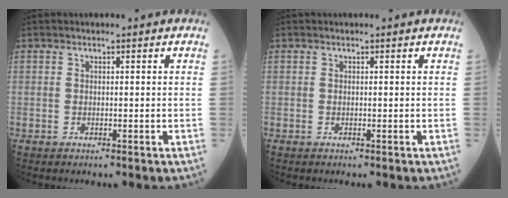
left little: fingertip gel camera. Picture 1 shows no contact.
{"total": 0.0}